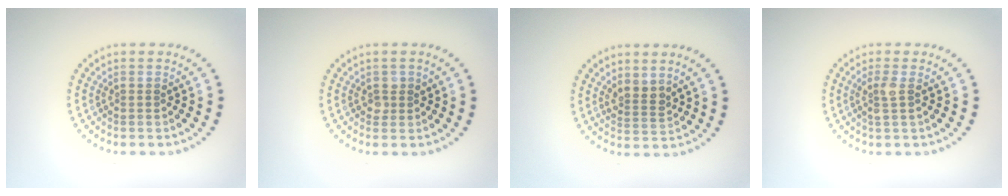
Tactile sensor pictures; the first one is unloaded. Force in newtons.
{"total": 1.1, "press": 1.1, "slide": 0.2}
{"total": 2.0, "press": 1.7, "slide": 1.1}
{"total": 1.6, "press": 1.3, "slide": 0.9}